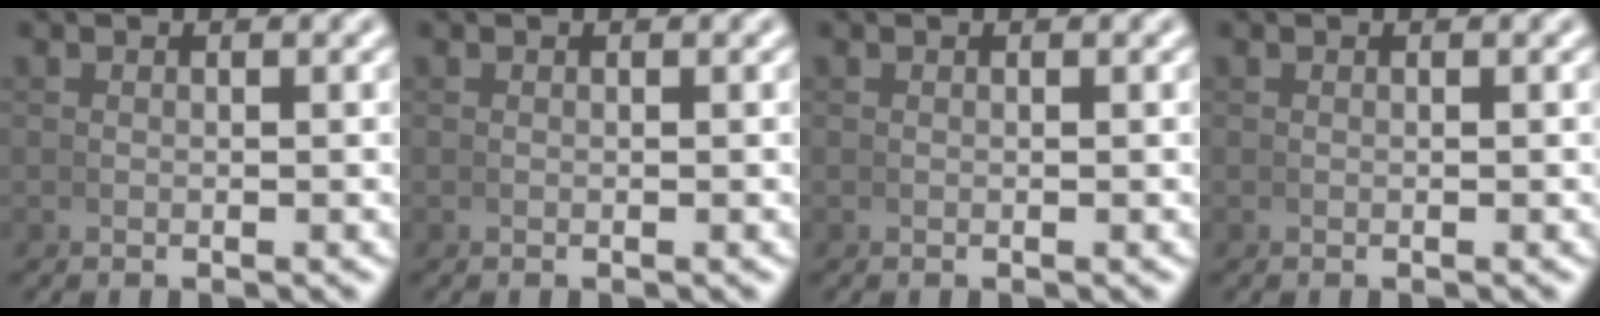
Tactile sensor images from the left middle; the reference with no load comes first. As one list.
[{"total": 0.0}, {"total": 0.0}, {"total": 0.0}]